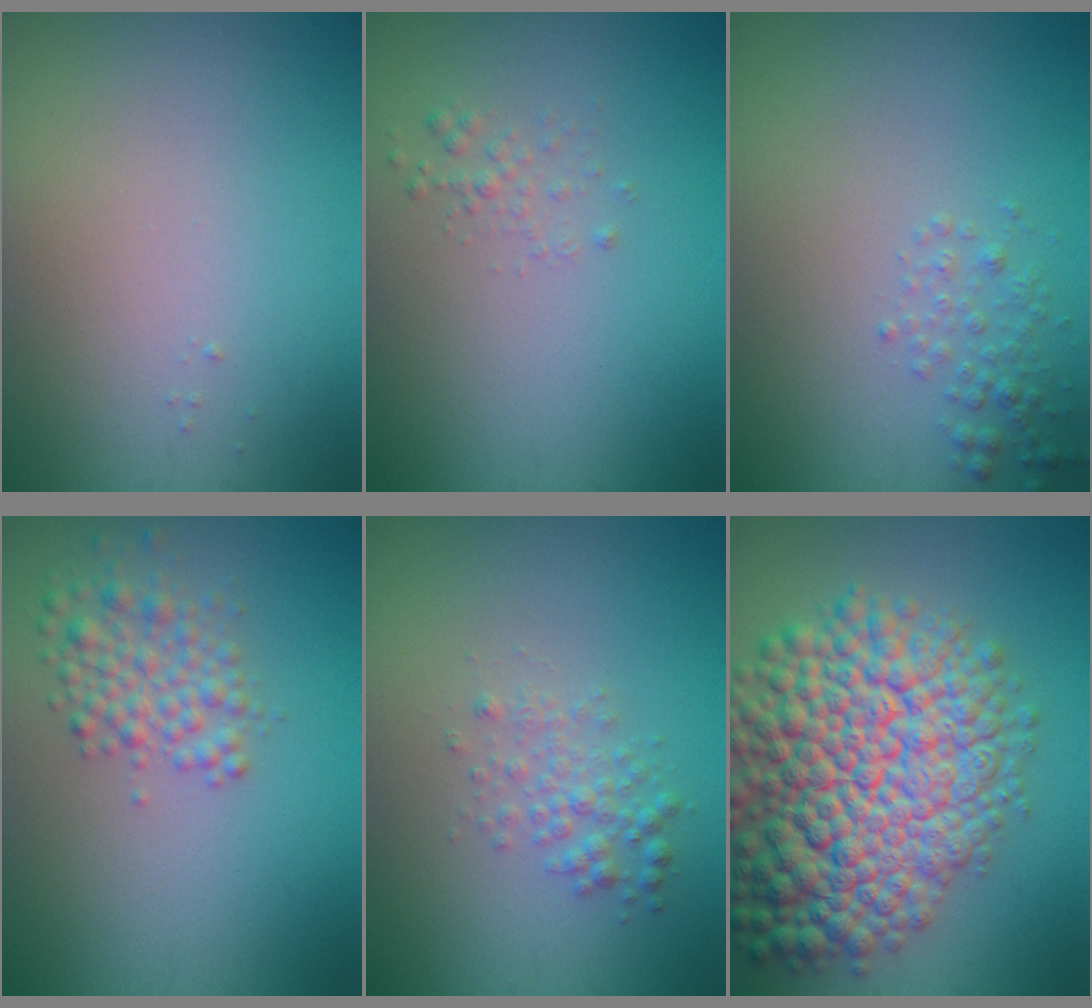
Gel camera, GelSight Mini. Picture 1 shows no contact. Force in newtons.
{"total": 1.0, "press": 1.0, "slide": 0.1}
{"total": 1.6, "press": 1.6, "slide": 0.1}
{"total": 3.1, "press": 3.1, "slide": 0.1}
{"total": 2.0, "press": 2.0, "slide": 0.0}
{"total": 13.5, "press": 13.5, "slide": 0.5}